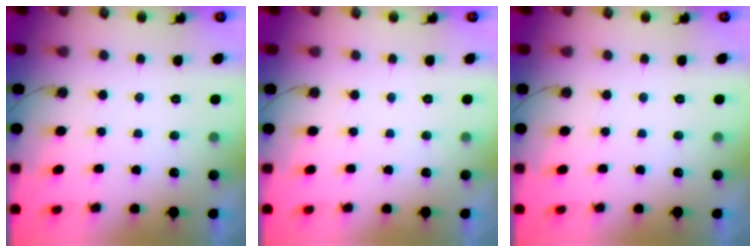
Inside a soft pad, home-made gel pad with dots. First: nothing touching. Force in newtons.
{"total": 0.0}
{"total": 0.0}